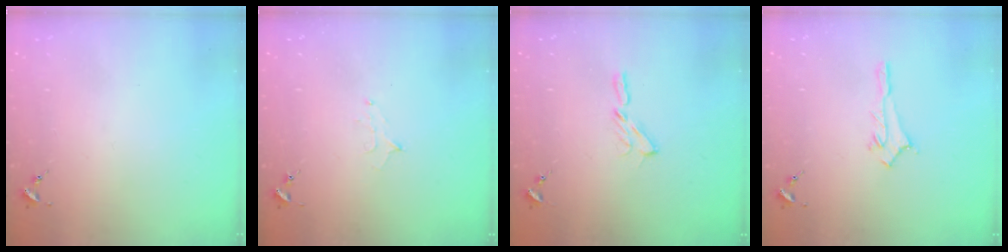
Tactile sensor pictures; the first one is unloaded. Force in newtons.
{"total": 5.8, "press": 5.7, "slide": 0.6}
{"total": 4.0, "press": 4.0, "slide": 0.4}
{"total": 2.9, "press": 2.8, "slide": 0.4}